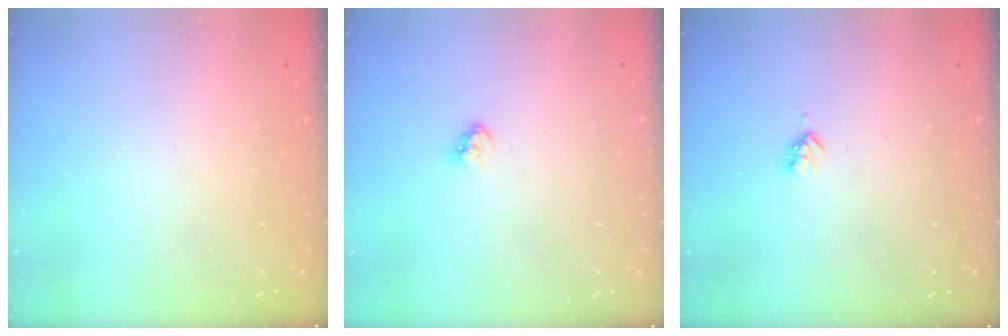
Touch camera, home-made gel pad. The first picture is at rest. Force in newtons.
{"total": 3.4, "press": 3.4, "slide": 0.5}
{"total": 2.9, "press": 2.9, "slide": 0.5}